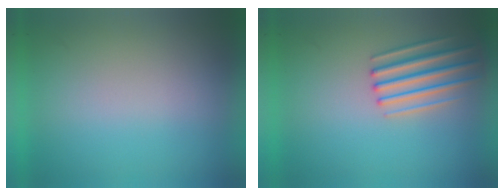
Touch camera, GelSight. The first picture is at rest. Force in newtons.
{"total": 1.6}